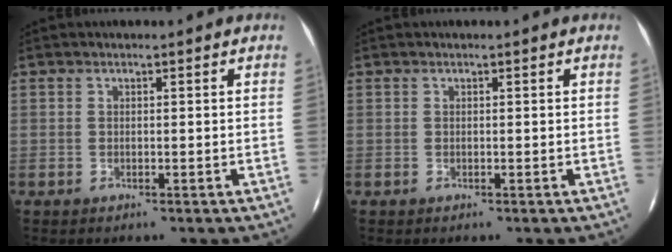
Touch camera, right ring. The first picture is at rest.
{"total": 0.0}